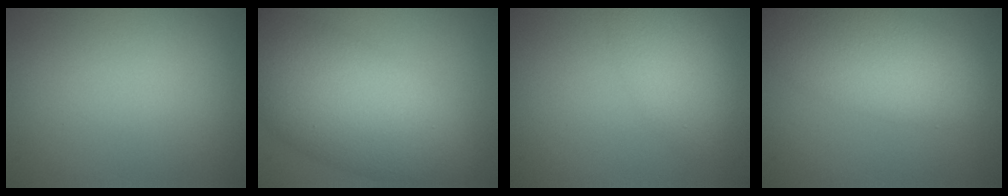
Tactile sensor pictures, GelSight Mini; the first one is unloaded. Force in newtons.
{"total": 9.8, "press": 9.8, "slide": 0.2}
{"total": 4.0, "press": 4.0, "slide": 0.2}
{"total": 6.6, "press": 6.6, "slide": 0.5}